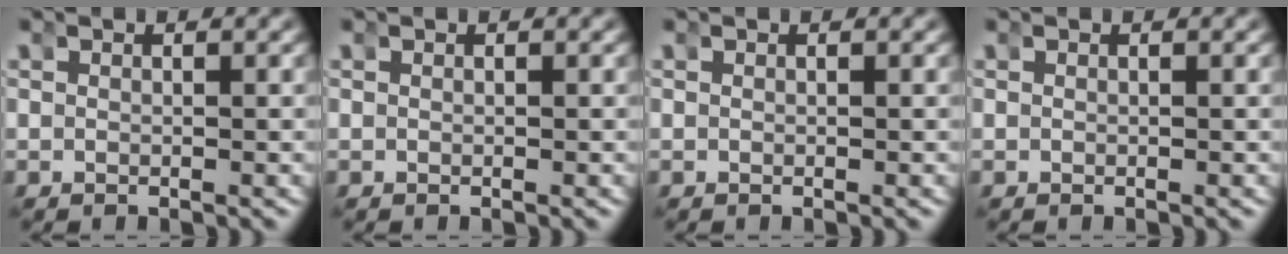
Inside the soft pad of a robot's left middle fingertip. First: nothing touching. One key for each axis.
{"total": 0.0}
{"total": 0.0}
{"total": 0.0}